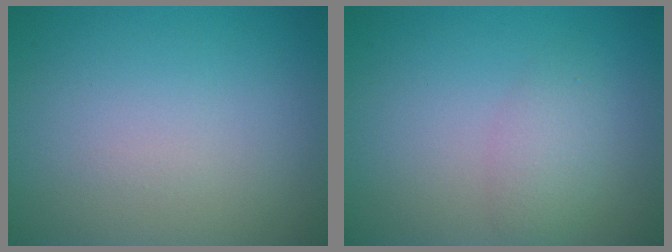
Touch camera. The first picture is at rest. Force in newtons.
{"total": 2.1, "press": 2.1, "slide": 0.0}